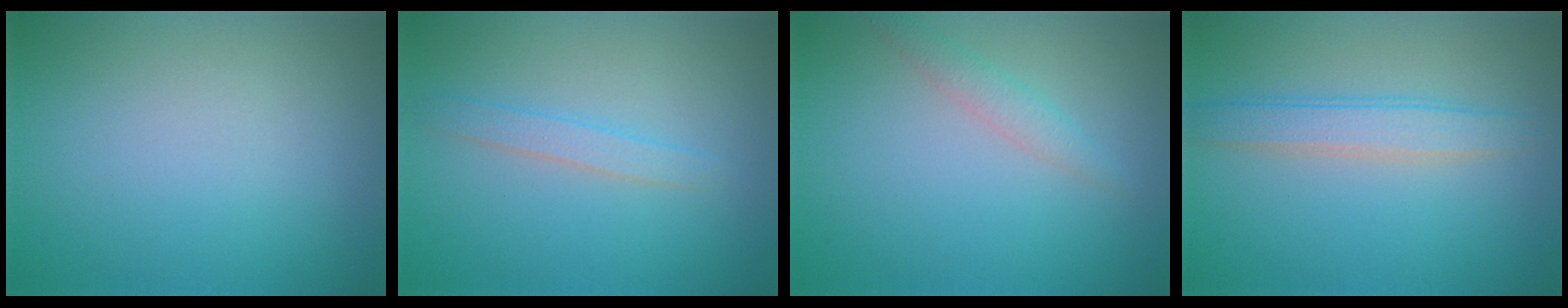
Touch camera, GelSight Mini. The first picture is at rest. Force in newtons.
{"total": 1.6, "press": 1.6, "slide": 0.1}
{"total": 1.5, "press": 1.5, "slide": 0.1}
{"total": 2.7, "press": 2.7, "slide": 0.0}